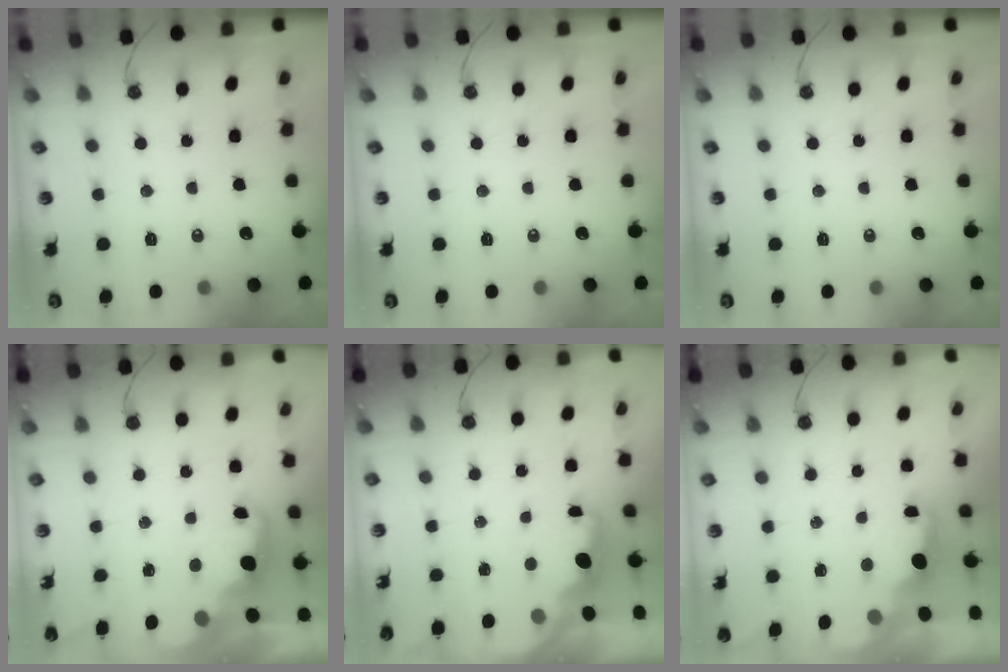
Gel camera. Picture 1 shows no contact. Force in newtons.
{"total": 0.0}
{"total": 0.0}
{"total": 2.4, "press": 2.4, "slide": 0.5}
{"total": 2.1, "press": 2.0, "slide": 0.5}
{"total": 1.8, "press": 1.6, "slide": 0.7}